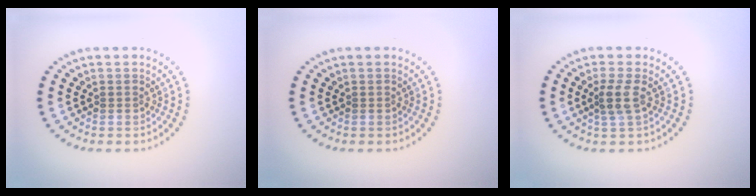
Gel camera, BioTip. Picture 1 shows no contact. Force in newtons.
{"total": 0.0}
{"total": 1.9, "press": 1.5, "slide": 1.2}